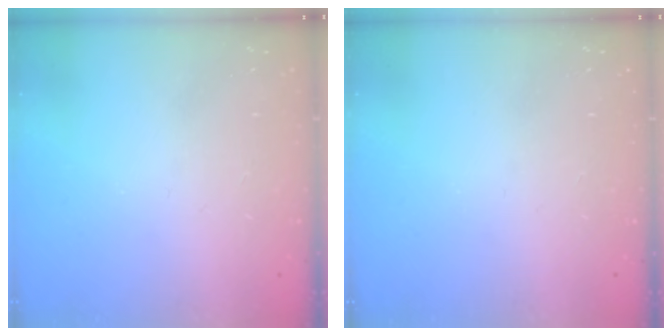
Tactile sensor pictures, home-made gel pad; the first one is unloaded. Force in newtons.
{"total": 0.0}